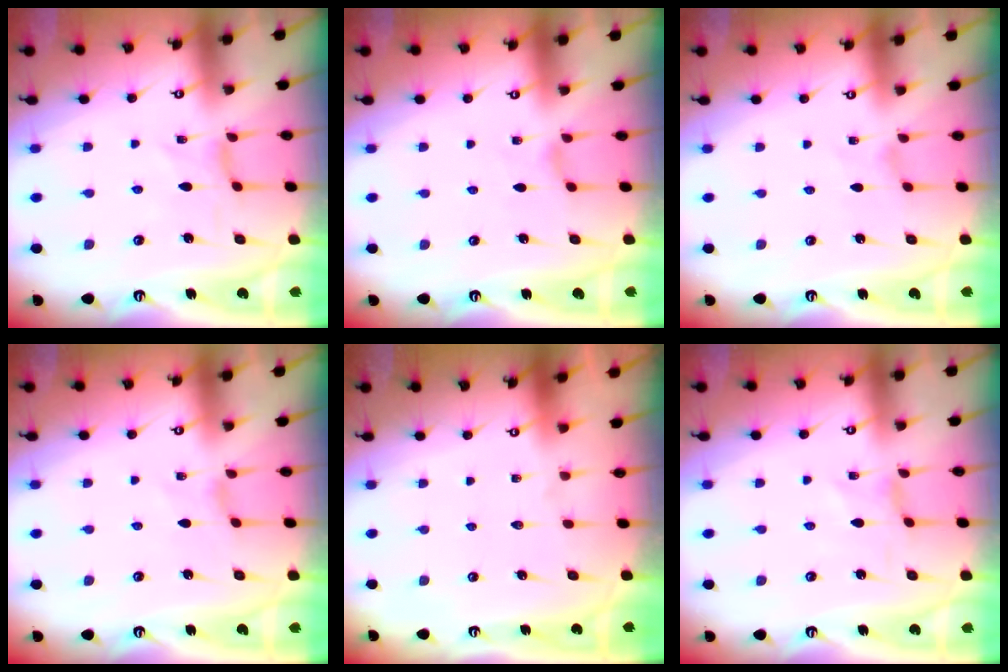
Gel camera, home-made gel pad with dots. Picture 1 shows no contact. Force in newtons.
{"total": 1.1, "press": 1.1, "slide": 0.3}
{"total": 0.7, "press": 0.7, "slide": 0.2}
{"total": 0.0}
{"total": 0.0}
{"total": 0.0}